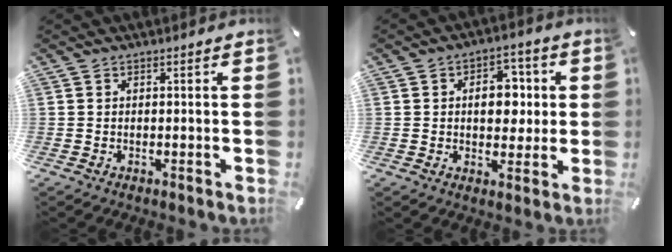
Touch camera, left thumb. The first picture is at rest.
{"total": 9.4, "force": [1.0, 6.6, 6.5], "torque": [-0.076, -0.001, 0.011]}